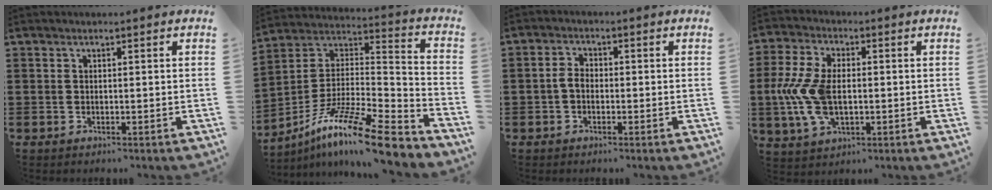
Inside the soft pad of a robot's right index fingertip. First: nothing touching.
{"total": 14.6, "force": [-11.1, 1.2, 9.4], "torque": [-0.162, 0.023, -0.207]}
{"total": 2.5, "force": [-0.6, 1.6, 1.9], "torque": [-0.051, -0.003, -0.016]}
{"total": 9.8, "force": [-0.6, 5.5, 8.1], "torque": [-0.202, -0.005, -0.019]}